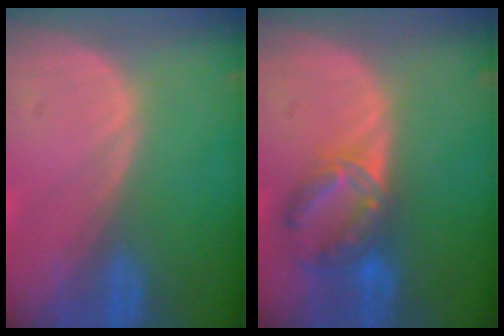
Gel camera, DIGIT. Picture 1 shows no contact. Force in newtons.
{"total": 7.3, "press": 6.3, "slide": 3.7}